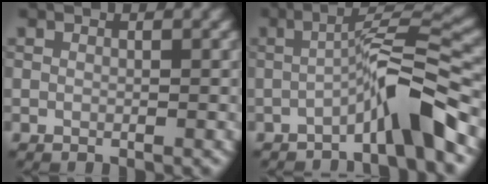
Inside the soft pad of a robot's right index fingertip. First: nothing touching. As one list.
[{"total": 6.2, "force": [-3.1, 0.6, 5.3], "torque": [-0.082, 0.026, -0.061]}]